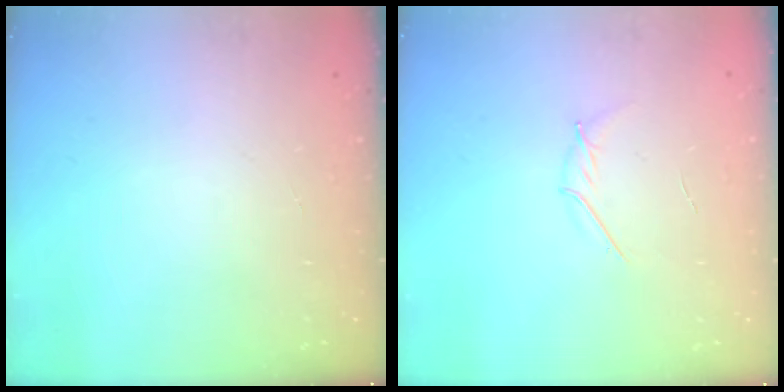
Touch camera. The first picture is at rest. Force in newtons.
{"total": 3.6, "press": 3.5, "slide": 0.9}